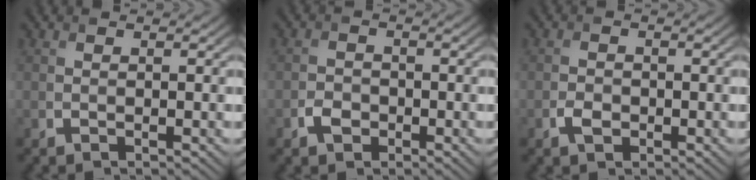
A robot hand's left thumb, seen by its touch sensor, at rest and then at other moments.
{"total": 2.2, "force": [-1.1, 1.6, 0.9], "torque": [-0.018, 0.000, -0.026]}
{"total": 1.8, "force": [-0.8, 1.3, 1.1], "torque": [-0.023, -0.001, -0.018]}